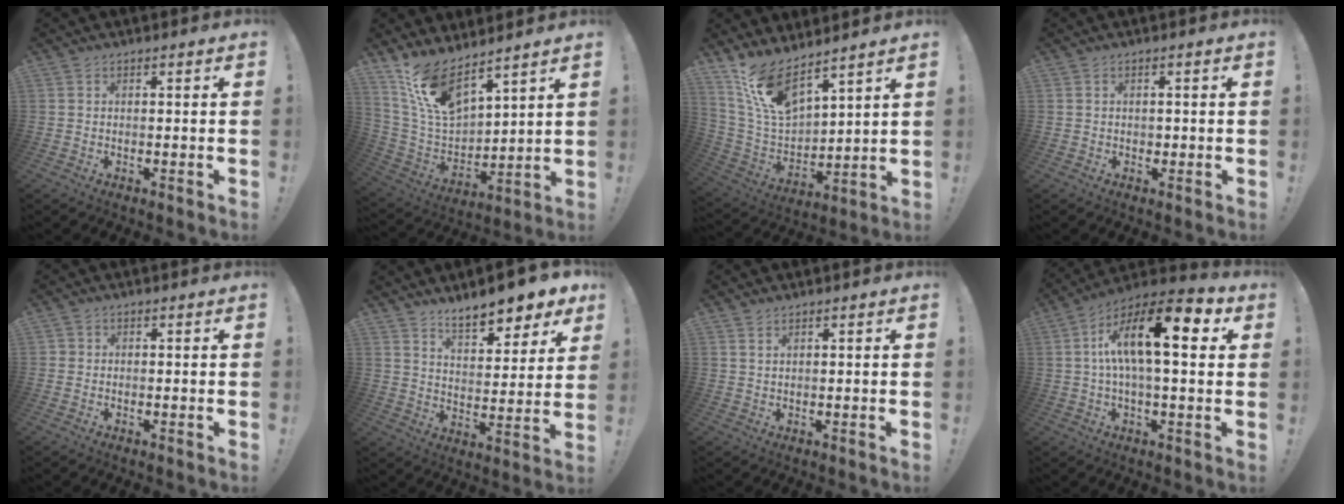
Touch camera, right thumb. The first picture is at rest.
{"total": 14.6, "force": [11.2, 5.4, 7.6], "torque": [-0.155, -0.081, 0.210]}
{"total": 14.0, "force": [10.8, 5.0, 7.4], "torque": [-0.155, -0.078, 0.204]}
{"total": 0.9, "force": [0.0, 0.9, 0.1], "torque": [-0.002, 0.002, -0.001]}
{"total": 0.9, "force": [0.1, 0.9, 0.2], "torque": [-0.007, 0.004, 0.003]}
{"total": 10.8, "force": [8.9, 3.3, 5.2], "torque": [-0.081, -0.067, 0.155]}
{"total": 1.1, "force": [0.9, 0.2, 0.7], "torque": [-0.009, -0.002, 0.016]}
{"total": 17.6, "force": [4.4, 5.9, 16.0], "torque": [-0.275, -0.010, 0.059]}